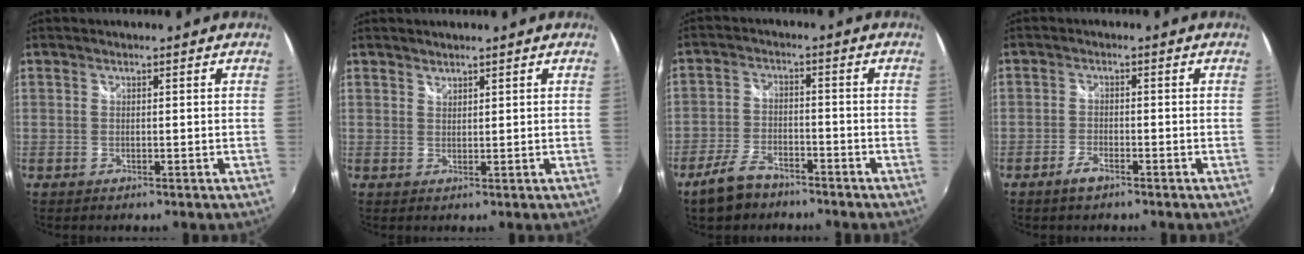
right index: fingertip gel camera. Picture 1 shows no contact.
{"total": 1.1, "force": [1.0, 0.4, 0.0], "torque": [0.002, 0.001, 0.019]}
{"total": 7.5, "force": [-5.6, 3.4, 3.5], "torque": [-0.092, 0.001, -0.101]}
{"total": 2.8, "force": [-2.1, 1.1, 1.5], "torque": [-0.042, -0.002, -0.044]}